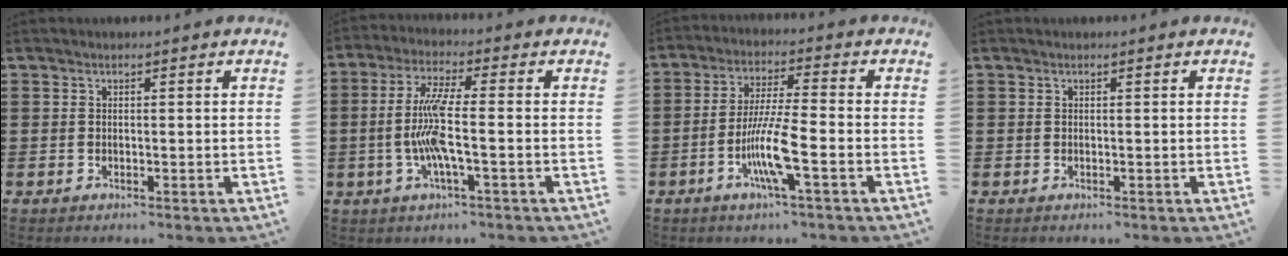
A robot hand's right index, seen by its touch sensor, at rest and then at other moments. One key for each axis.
{"total": 8.4, "fx": -1.5, "fy": 1.1, "fz": 8.1, "tx": -0.184, "ty": -0.017, "tz": -0.040}
{"total": 8.9, "fx": -3.4, "fy": 0.9, "fz": 8.2, "tx": -0.166, "ty": -0.014, "tz": -0.066}
{"total": 0.0}